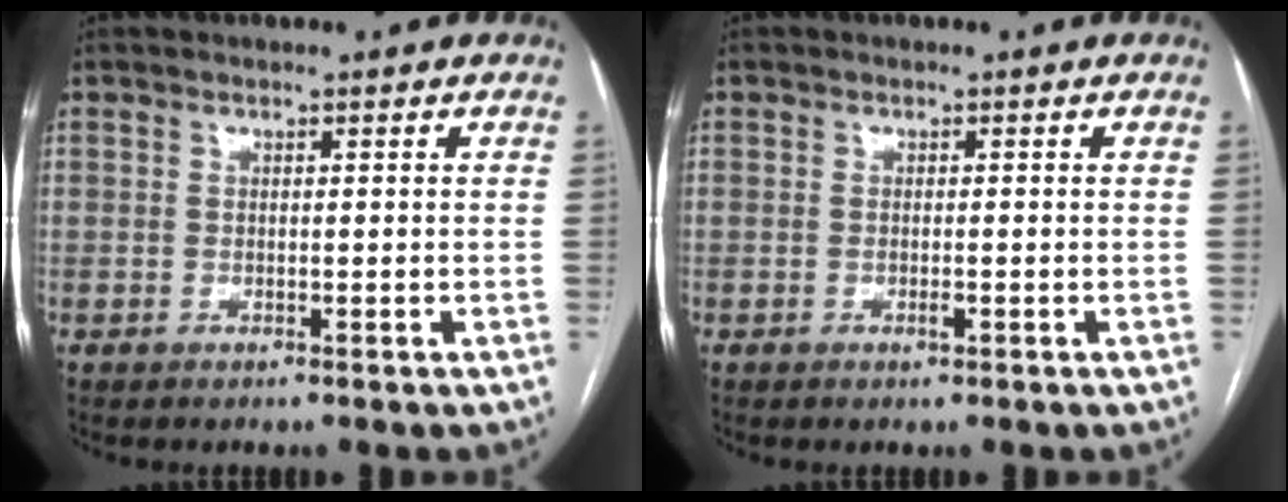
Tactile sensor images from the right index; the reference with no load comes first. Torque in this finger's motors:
{"motor_torque": [0.24, 0.18, 0.18, 0.01]}